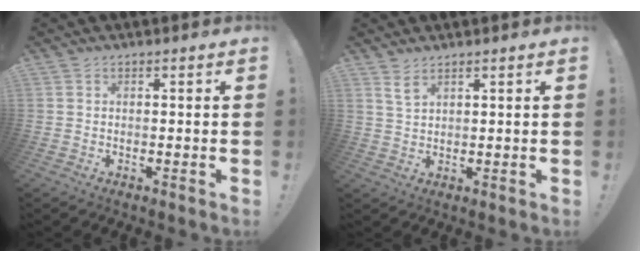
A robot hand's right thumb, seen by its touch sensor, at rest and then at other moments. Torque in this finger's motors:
{"motor_torque": [0.43, 0.49, 0.19, -0.03, -0.04]}